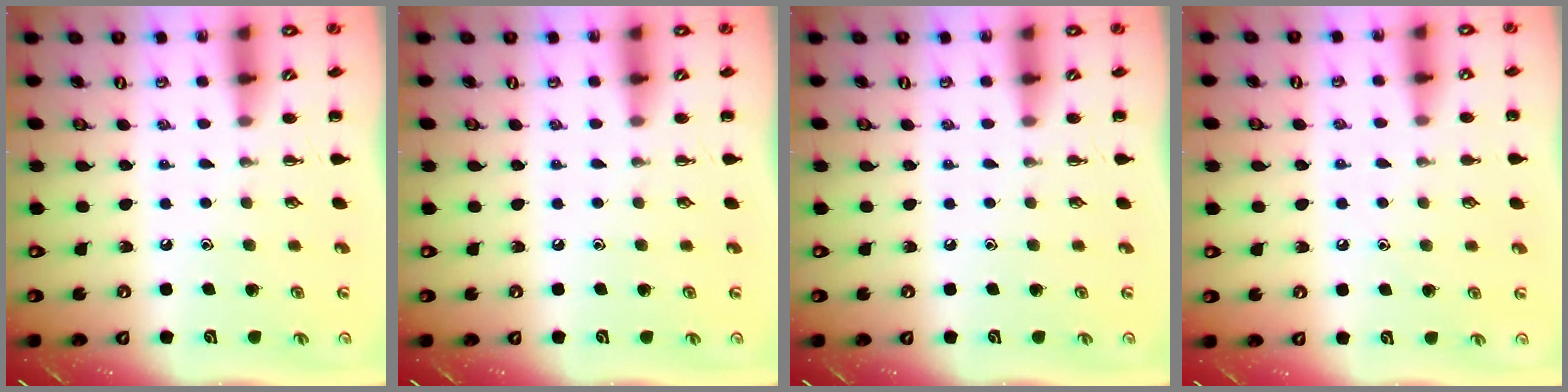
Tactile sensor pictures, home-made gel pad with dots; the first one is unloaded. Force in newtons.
{"total": 0.0}
{"total": 0.0}
{"total": 6.2, "press": 5.9, "slide": 1.8}